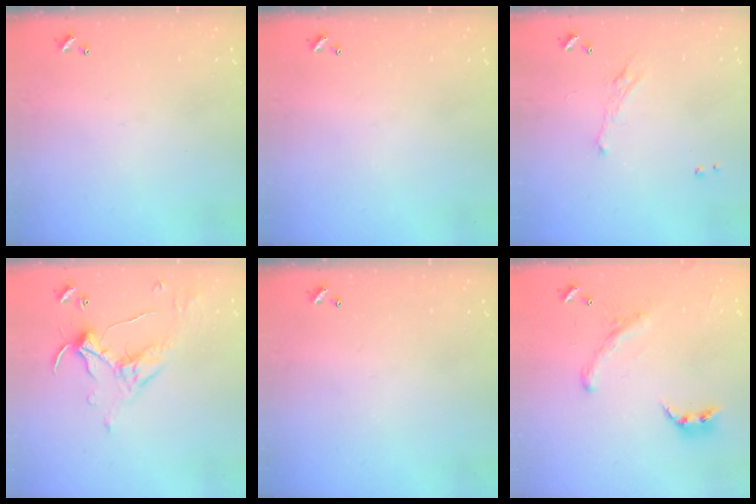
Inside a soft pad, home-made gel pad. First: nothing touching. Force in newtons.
{"total": 0.0}
{"total": 2.0, "press": 1.9, "slide": 0.7}
{"total": 1.7, "press": 1.5, "slide": 0.8}
{"total": 0.0}
{"total": 2.0, "press": 1.5, "slide": 1.2}